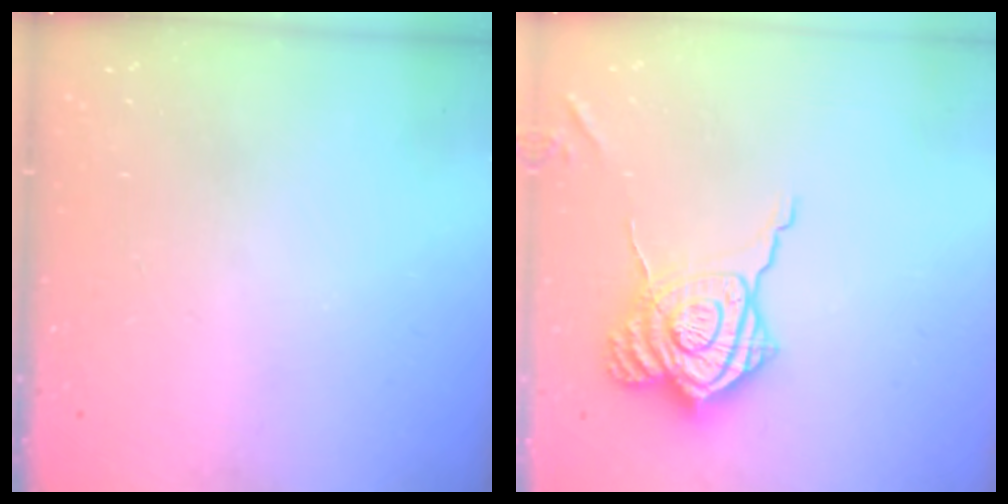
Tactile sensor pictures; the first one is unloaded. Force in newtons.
{"total": 16.6, "press": 16.5, "slide": 1.4}